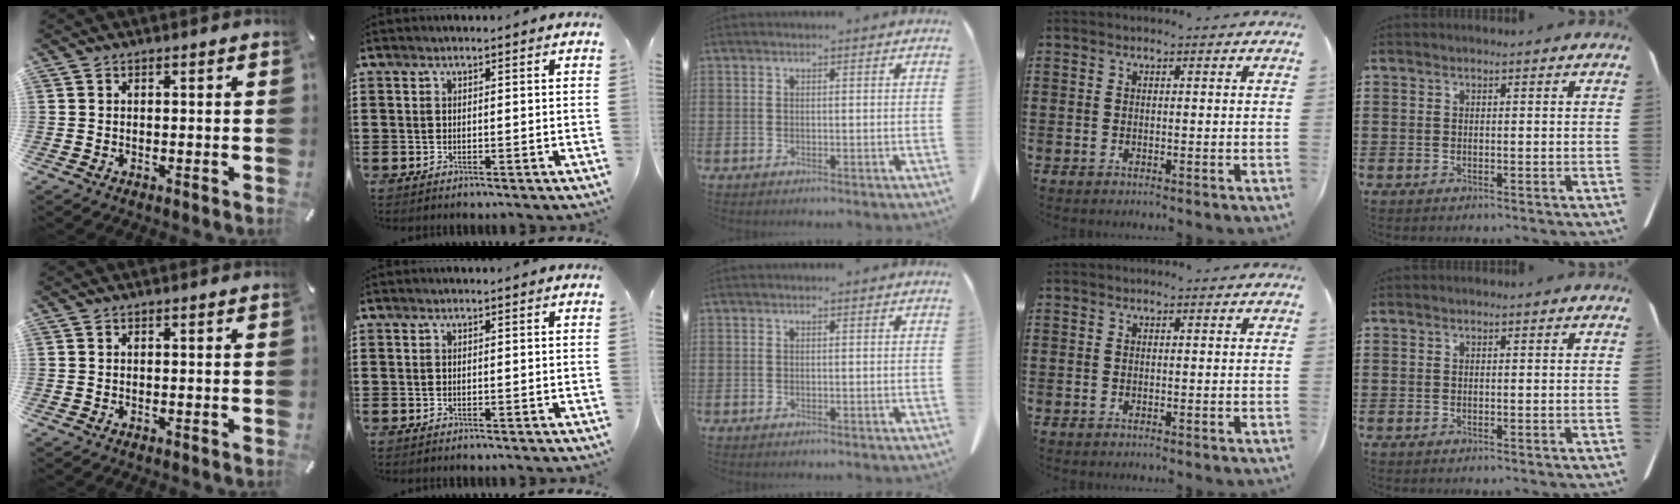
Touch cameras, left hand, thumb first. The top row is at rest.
{}